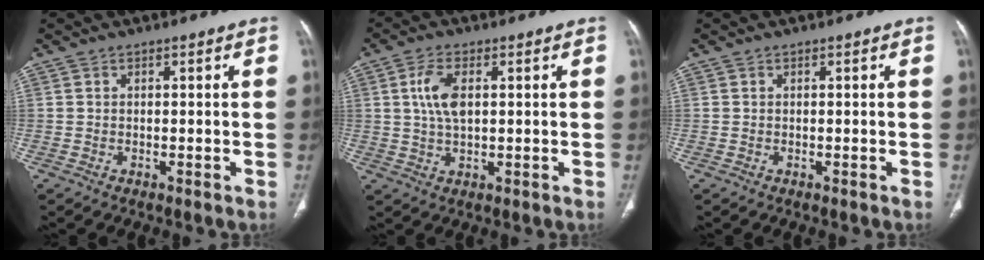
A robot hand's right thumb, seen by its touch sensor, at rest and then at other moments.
{"total": 6.4, "force": [1.5, 3.2, 5.4], "torque": [-0.115, 0.000, 0.028]}
{"total": 0.0}